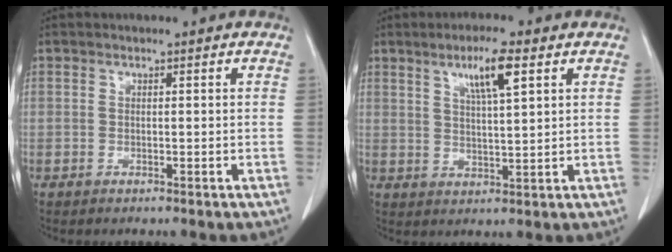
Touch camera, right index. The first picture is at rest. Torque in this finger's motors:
{"motor_torque": [0.70, 0.51, 0.12, 0.09]}